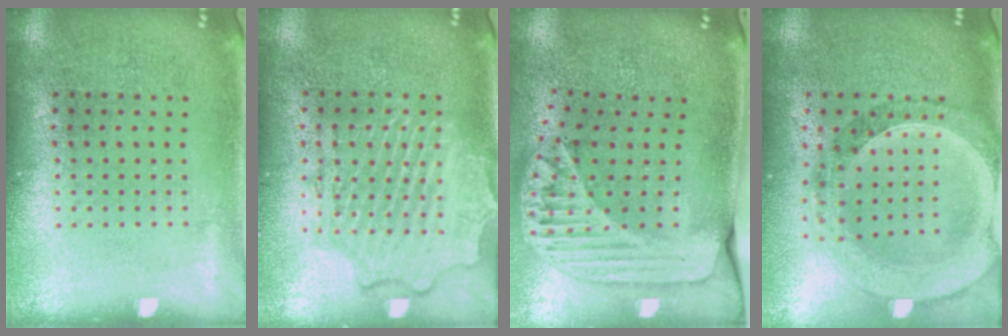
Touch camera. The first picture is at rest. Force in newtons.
{"total": 2.3, "press": 2.3, "slide": 0.4}
{"total": 1.8, "press": 1.5, "slide": 1.0}
{"total": 1.4, "press": 1.4, "slide": 0.3}